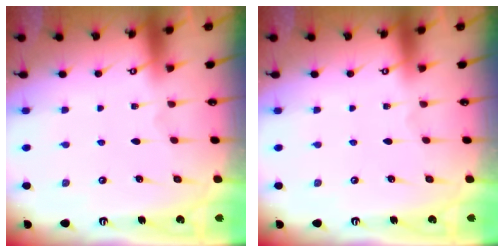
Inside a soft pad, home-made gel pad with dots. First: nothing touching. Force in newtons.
{"total": 0.0}